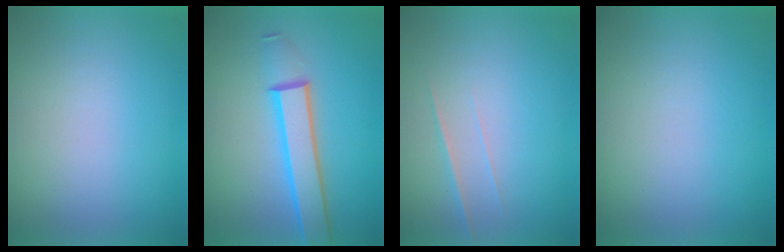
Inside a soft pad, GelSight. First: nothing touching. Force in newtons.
{"total": 4.6}
{"total": 1.9}
{"total": 1.2}